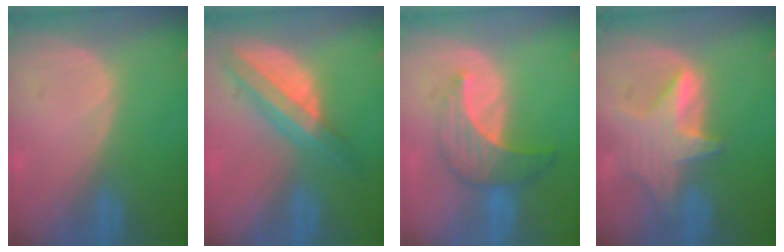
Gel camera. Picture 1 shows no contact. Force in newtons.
{"total": 7.8, "press": 6.6, "slide": 4.1}
{"total": 7.3, "press": 6.7, "slide": 3.0}
{"total": 6.6, "press": 6.4, "slide": 1.2}